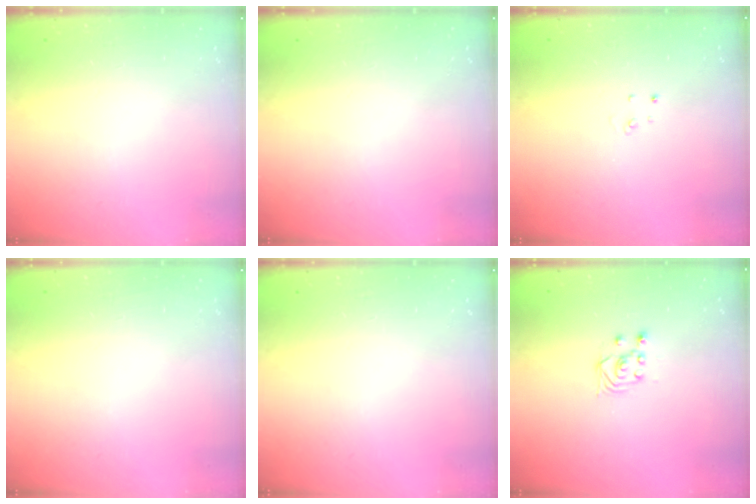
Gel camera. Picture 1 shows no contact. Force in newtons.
{"total": 0.0}
{"total": 2.6, "press": 2.6, "slide": 0.2}
{"total": 0.0}
{"total": 0.0}
{"total": 2.8, "press": 2.4, "slide": 1.4}